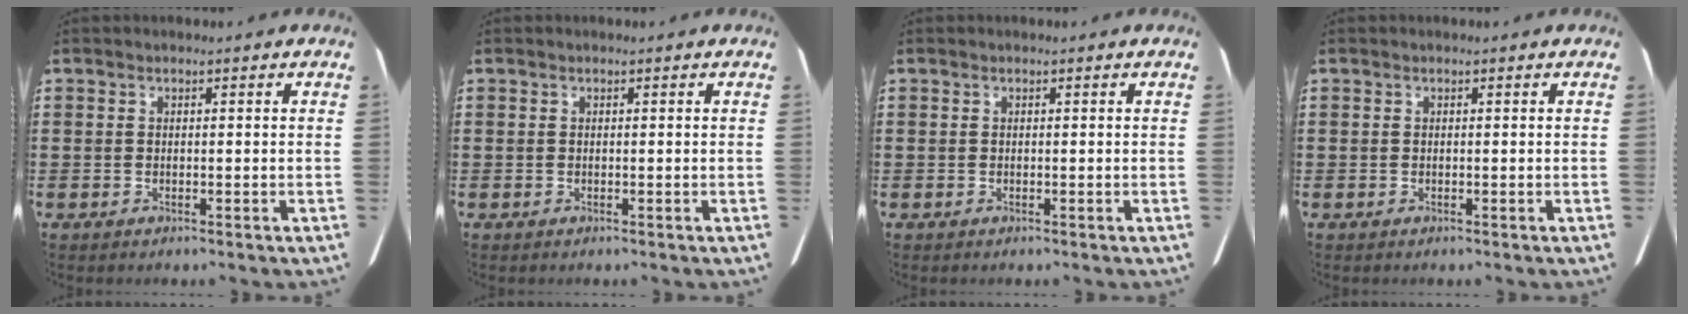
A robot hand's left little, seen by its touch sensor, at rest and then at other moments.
{"total": 0.0}
{"total": 0.0}
{"total": 0.0}